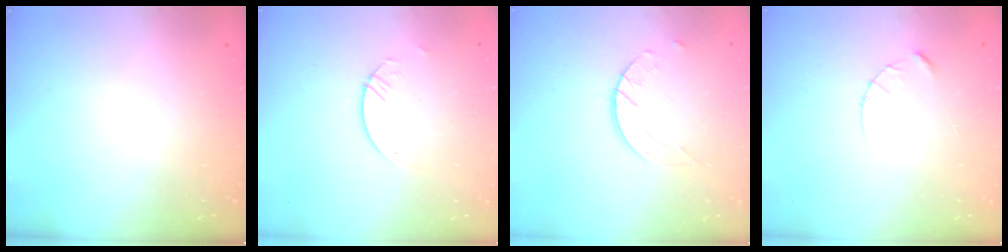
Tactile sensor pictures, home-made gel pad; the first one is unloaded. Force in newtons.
{"total": 2.6, "press": 2.6, "slide": 0.2}
{"total": 5.9, "press": 5.9, "slide": 0.5}
{"total": 2.5, "press": 2.5, "slide": 0.3}